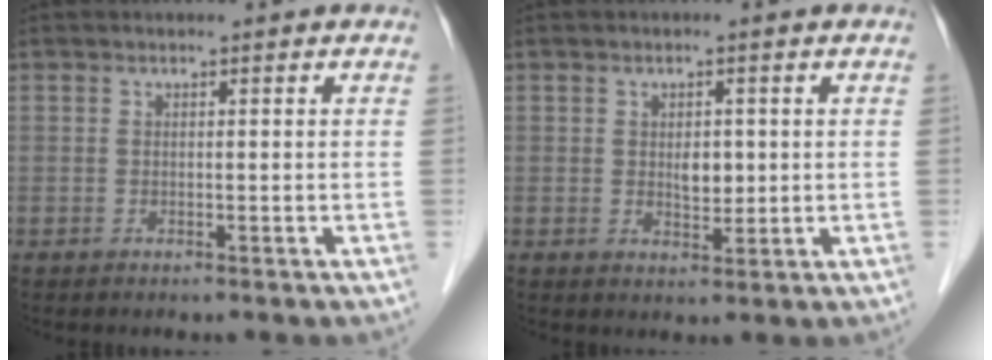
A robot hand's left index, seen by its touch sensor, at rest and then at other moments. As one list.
[{"total": 2.7, "force": [0.4, 1.6, 2.1], "torque": [-0.036, -0.002, 0.010]}]